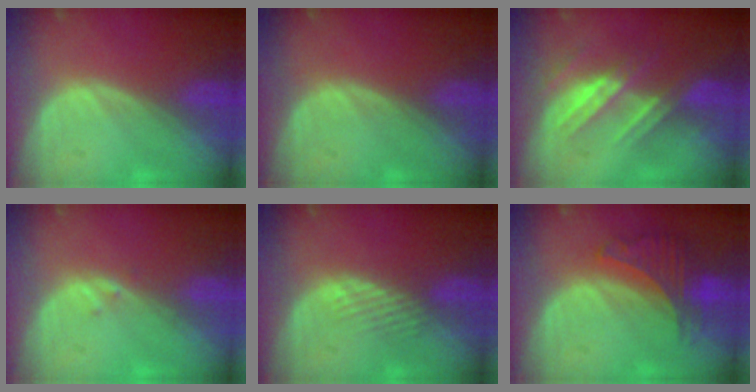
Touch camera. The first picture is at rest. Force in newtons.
{"total": 0.0}
{"total": 7.3, "press": 6.5, "slide": 3.3}
{"total": 0.7, "press": 0.6, "slide": 0.3}
{"total": 2.2, "press": 2.2, "slide": 0.2}
{"total": 6.3, "press": 5.9, "slide": 2.3}